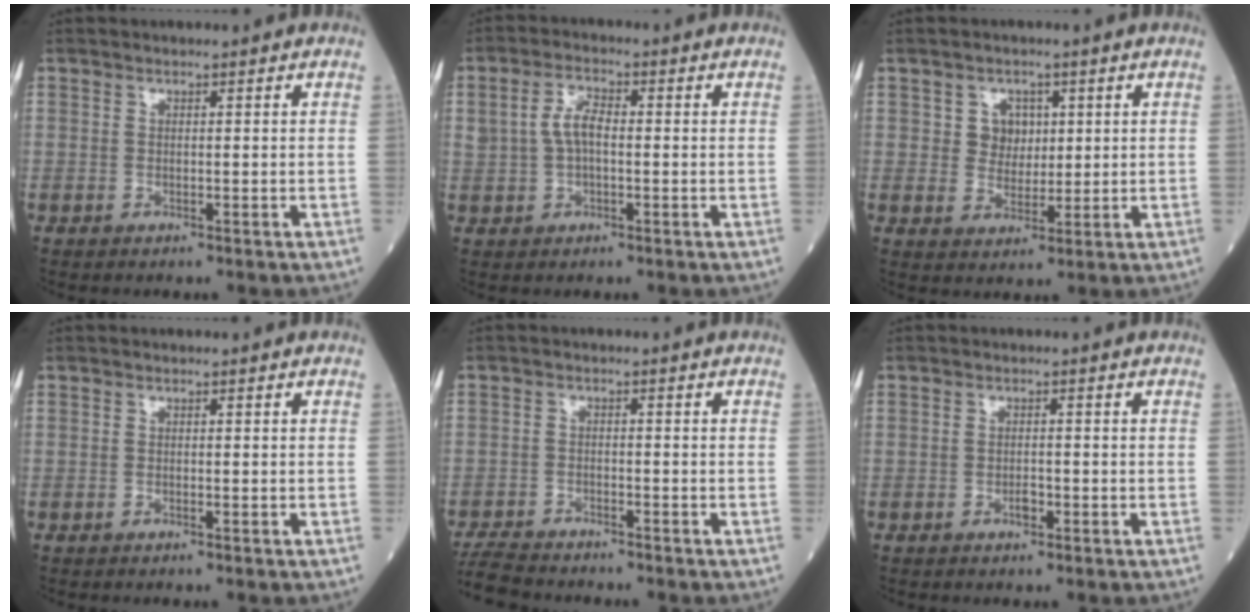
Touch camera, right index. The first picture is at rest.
{"total": 4.5, "force": [0.2, 2.1, 3.9], "torque": [-0.084, 0.015, 0.005]}
{"total": 3.9, "force": [1.2, 3.4, 1.4], "torque": [-0.018, 0.006, 0.019]}
{"total": 0.0}
{"total": 6.2, "force": [-5.9, 1.4, 1.2], "torque": [-0.019, -0.018, -0.107]}
{"total": 1.4, "force": [-0.7, 0.6, 1.1], "torque": [-0.017, 0.002, -0.012]}